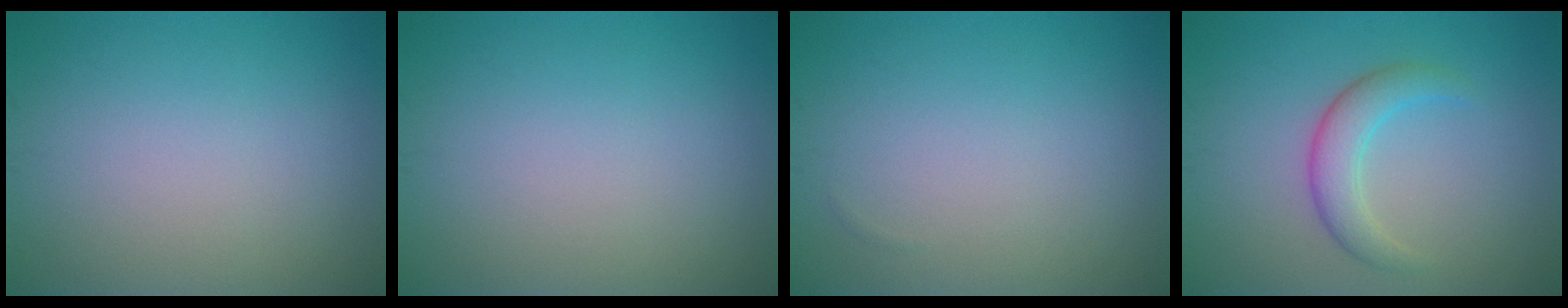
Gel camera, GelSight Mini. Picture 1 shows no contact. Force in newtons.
{"total": 0.0}
{"total": 0.0}
{"total": 3.0, "press": 3.0, "slide": 0.2}